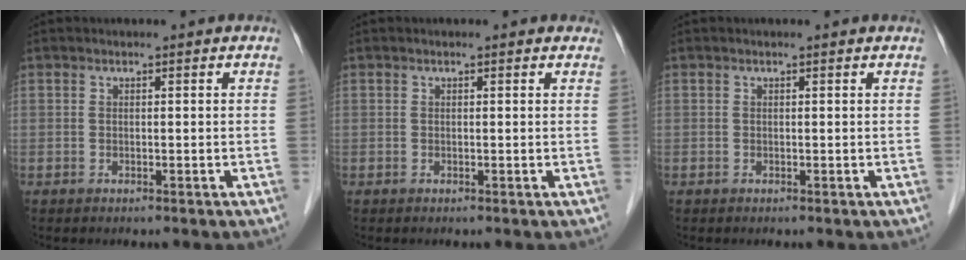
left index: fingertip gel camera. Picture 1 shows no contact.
{"total": 0.9, "force": [0.6, 0.5, 0.4], "torque": [-0.002, 0.007, 0.002]}
{"total": 0.0}